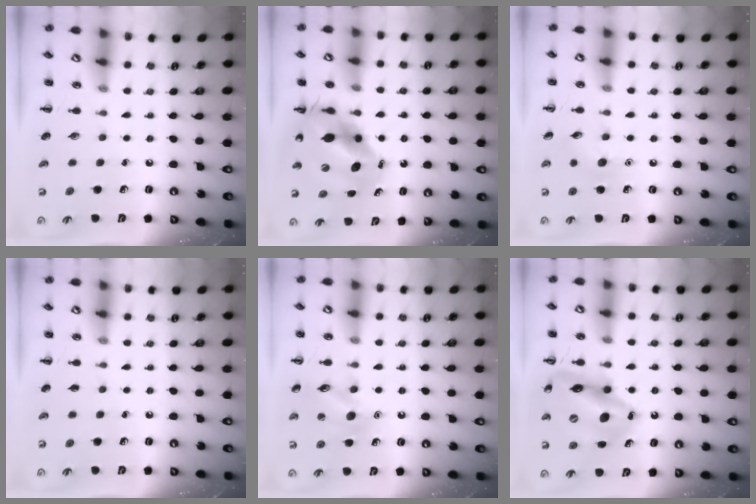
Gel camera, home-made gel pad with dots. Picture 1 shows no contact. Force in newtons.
{"total": 11.1, "press": 10.7, "slide": 3.2}
{"total": 6.8, "press": 6.7, "slide": 1.4}
{"total": 0.0}
{"total": 11.0, "press": 10.9, "slide": 1.4}
{"total": 17.1, "press": 16.7, "slide": 3.7}